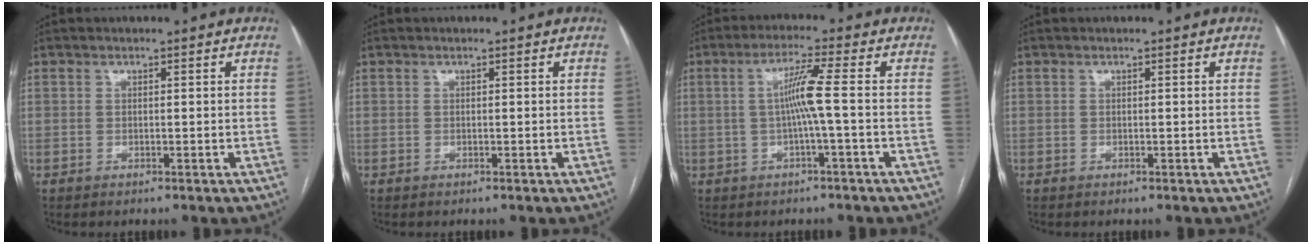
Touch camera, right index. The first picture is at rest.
{"total": 0.0}
{"total": 5.3, "force": [-0.4, -1.1, 5.2], "torque": [-0.097, 0.010, -0.004]}
{"total": 0.0}